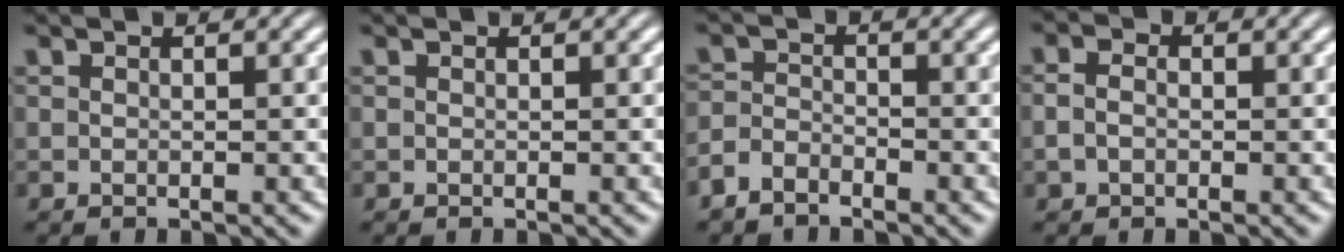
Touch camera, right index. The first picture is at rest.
{"total": 0.0}
{"total": 2.1, "force": [-2.1, 0.2, 0.2], "torque": [0.005, -0.010, -0.036]}
{"total": 1.0, "force": [-0.3, 0.3, 0.9], "torque": [-0.018, -0.002, -0.004]}